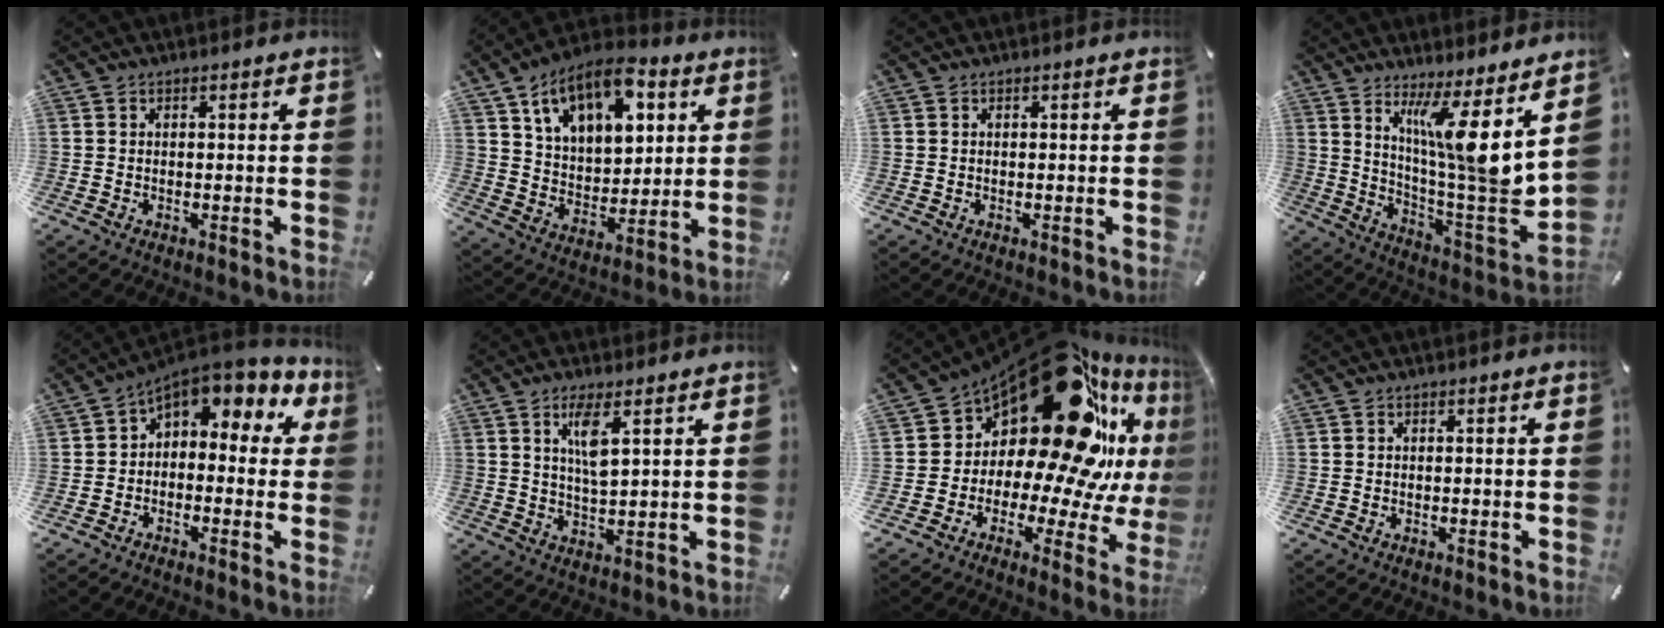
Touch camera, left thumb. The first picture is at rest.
{"total": 14.9, "force": [8.7, 9.2, 7.9], "torque": [-0.139, -0.036, 0.157]}
{"total": 0.0}
{"total": 14.3, "force": [7.6, 0.2, 12.1], "torque": [-0.190, -0.085, 0.113]}
{"total": 5.8, "force": [2.0, 3.8, 3.9], "torque": [-0.065, -0.014, 0.036]}
{"total": 6.5, "force": [3.1, 1.5, 5.5], "torque": [-0.101, -0.006, 0.048]}
{"total": 27.7, "force": [12.7, 14.0, 20.3], "torque": [-0.301, -0.128, 0.227]}
{"total": 0.0}